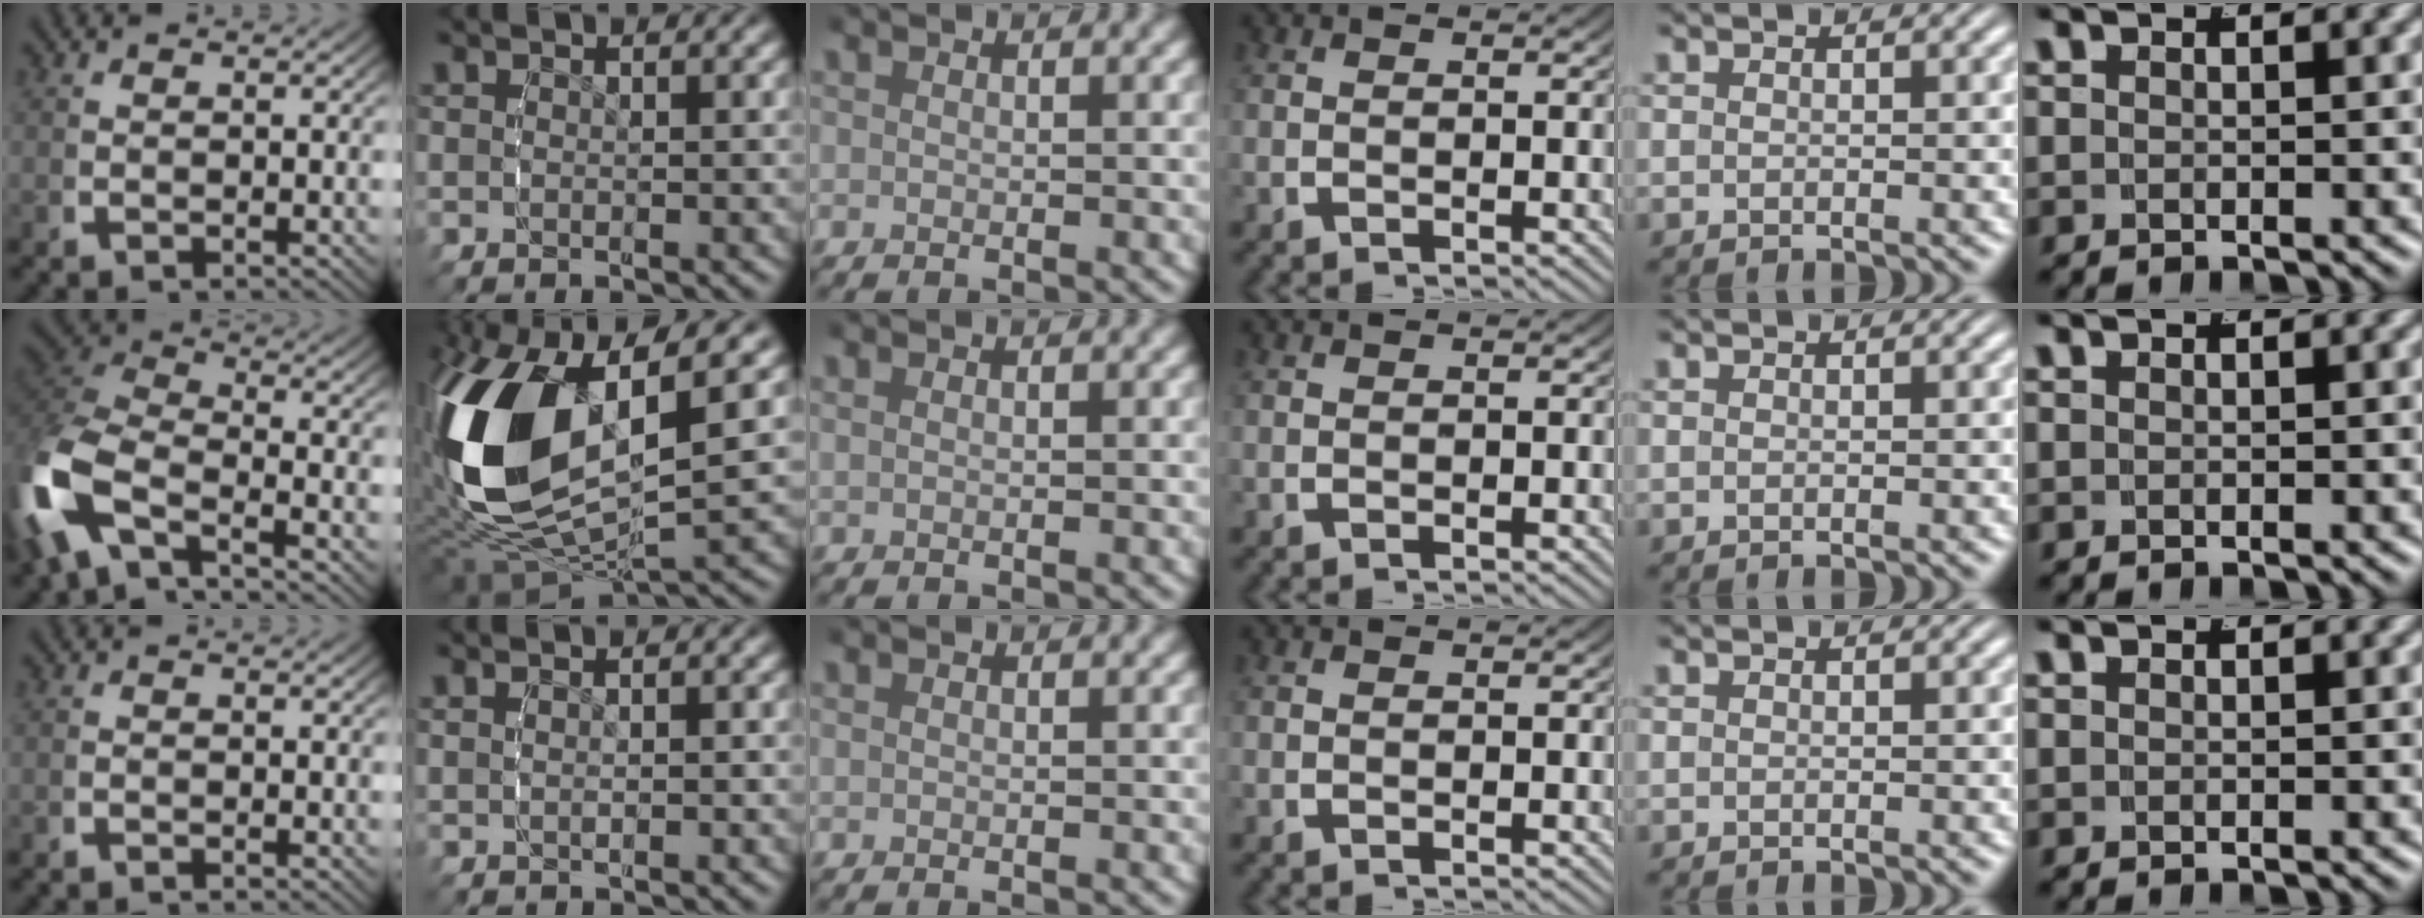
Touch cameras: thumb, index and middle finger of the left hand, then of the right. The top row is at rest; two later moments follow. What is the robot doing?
{"motion": "lift_and_place", "object": "pen"}